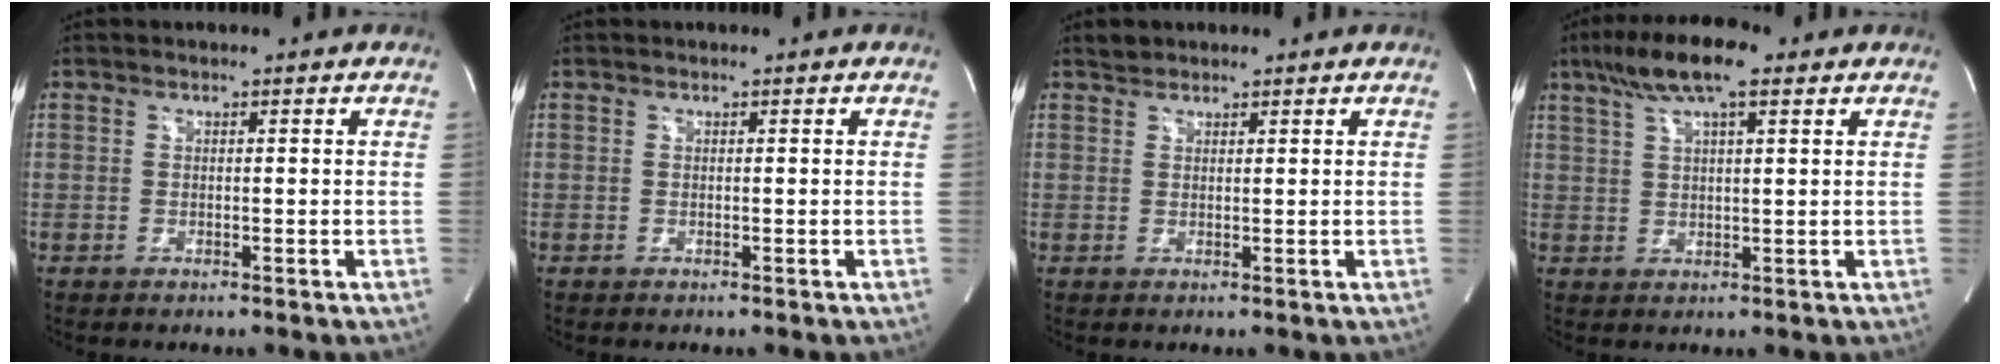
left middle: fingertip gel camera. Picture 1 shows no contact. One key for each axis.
{"total": 0.0}
{"total": 1.3, "fx": 1.2, "fy": 0.7, "fz": 0.0, "tx": 0.000, "ty": 0.007, "tz": 0.019}
{"total": 9.1, "fx": 5.7, "fy": 1.8, "fz": 6.9, "tx": -0.132, "ty": 0.025, "tz": 0.096}